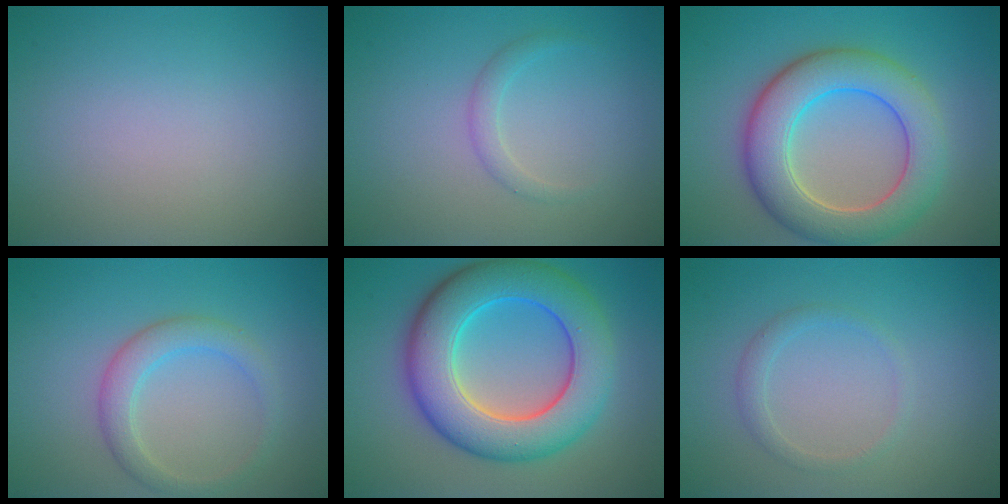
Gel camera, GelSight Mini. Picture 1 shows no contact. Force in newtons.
{"total": 1.2, "press": 1.2, "slide": 0.0}
{"total": 7.9, "press": 7.9, "slide": 0.4}
{"total": 2.8, "press": 2.8, "slide": 0.1}
{"total": 10.2, "press": 10.2, "slide": 0.2}
{"total": 1.3, "press": 1.3, "slide": 0.2}